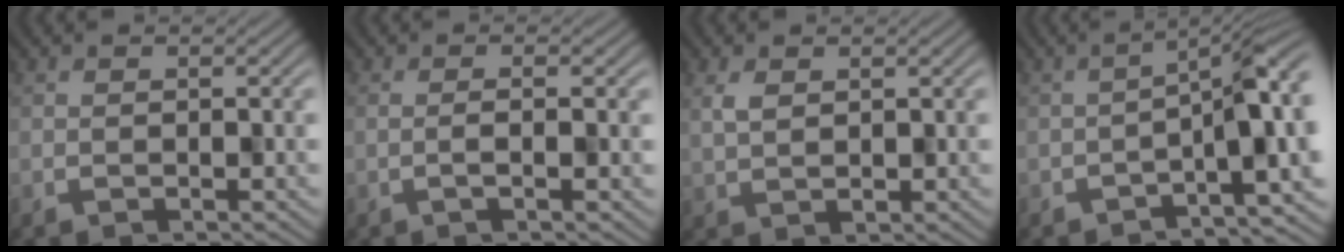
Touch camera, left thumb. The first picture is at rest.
{"total": 1.3, "force": [0.3, -0.1, 1.3], "torque": [-0.011, 0.010, -0.011]}
{"total": 2.6, "force": [1.9, 1.1, 1.4], "torque": [-0.037, -0.005, 0.032]}
{"total": 6.7, "force": [-2.1, 1.6, 6.2], "torque": [-0.074, -0.004, -0.024]}